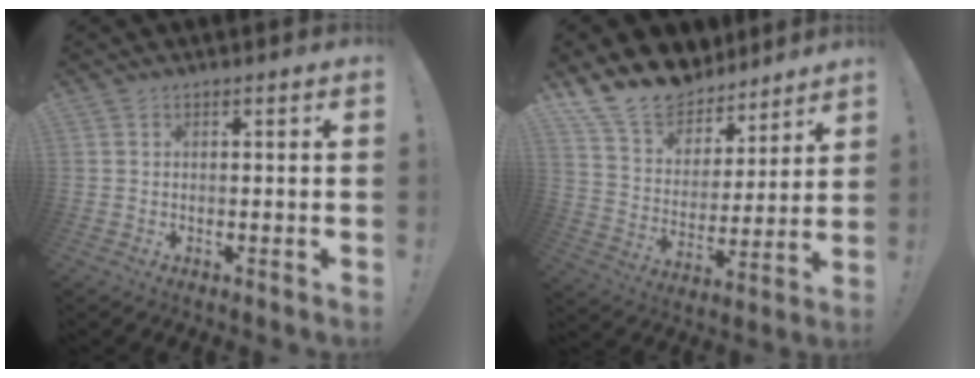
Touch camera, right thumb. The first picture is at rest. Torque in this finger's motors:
{"motor_torque": [-0.83, 1.29, 1.09, 1.14, 0.03]}